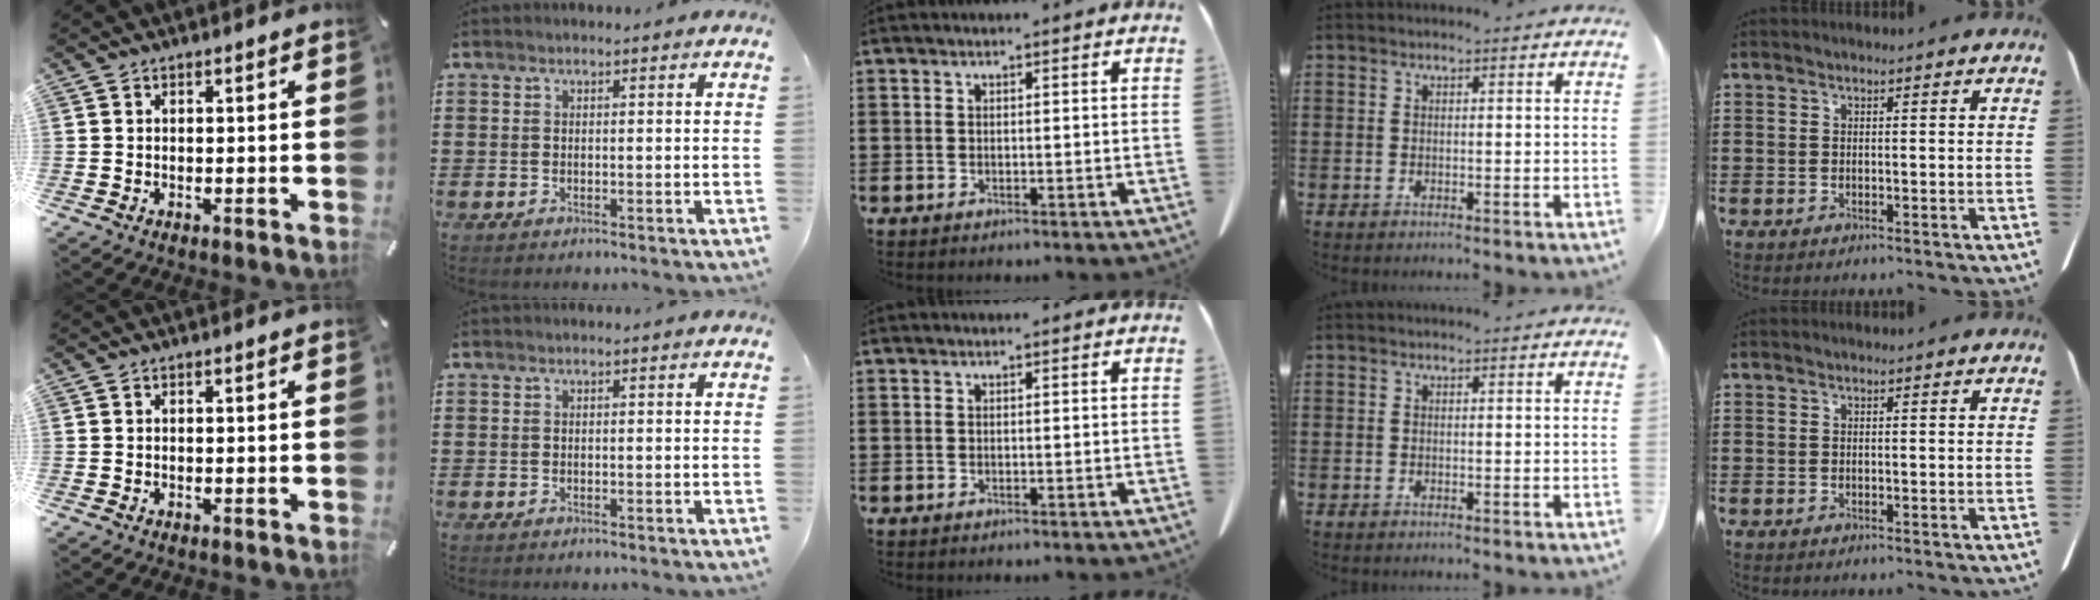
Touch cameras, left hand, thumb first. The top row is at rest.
{}